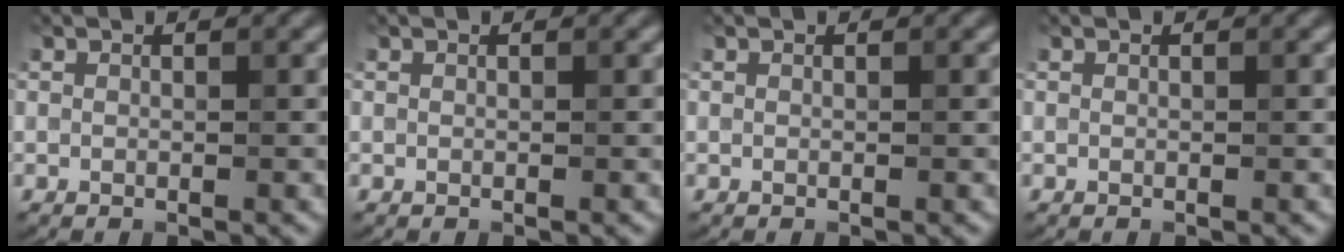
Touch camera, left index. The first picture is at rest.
{"total": 0.0}
{"total": 0.0}
{"total": 0.0}